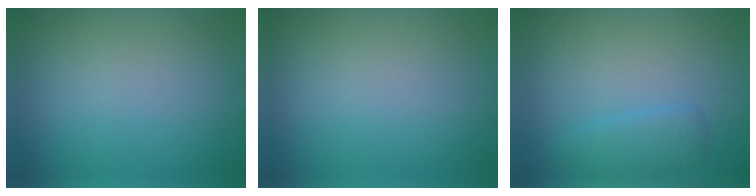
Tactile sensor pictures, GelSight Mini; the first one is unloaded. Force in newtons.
{"total": 0.0}
{"total": 2.2, "press": 2.2, "slide": 0.1}